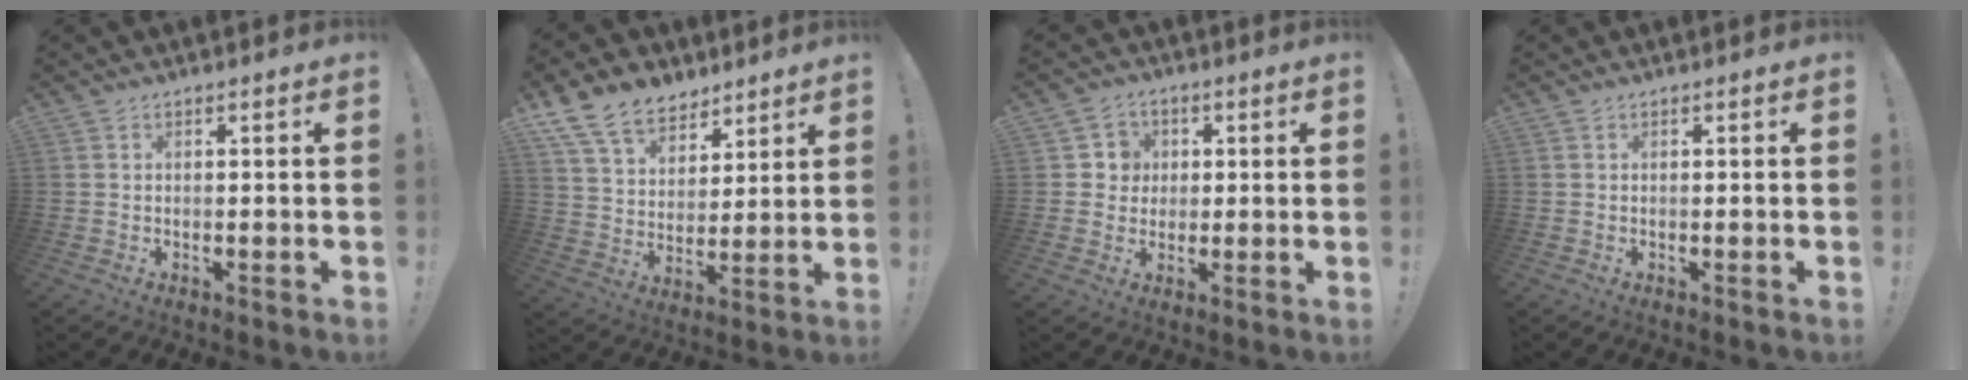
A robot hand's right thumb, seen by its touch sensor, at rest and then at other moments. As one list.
[{"total": 13.7, "force": [10.0, 8.3, 4.6], "torque": [-0.097, -0.067, 0.194]}, {"total": 5.5, "force": [0.8, 5.3, 0.9], "torque": [-0.014, -0.004, 0.016]}, {"total": 0.0}]